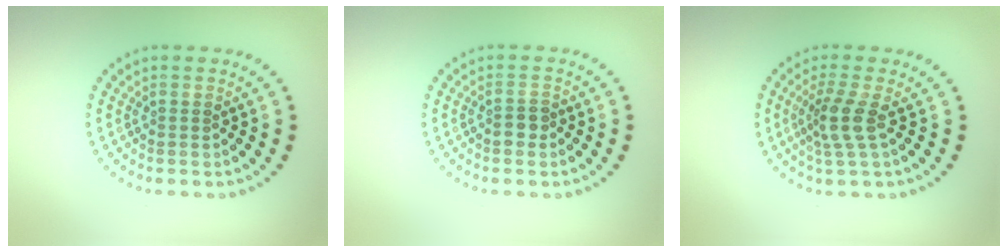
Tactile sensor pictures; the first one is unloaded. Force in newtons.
{"total": 1.4, "press": 1.3, "slide": 0.6}
{"total": 2.7, "press": 2.0, "slide": 1.7}